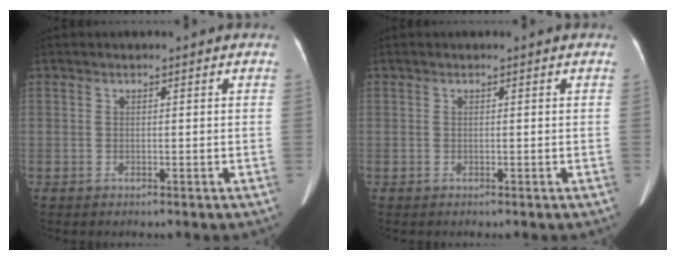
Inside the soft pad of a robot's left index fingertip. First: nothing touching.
{"total": 0.0}